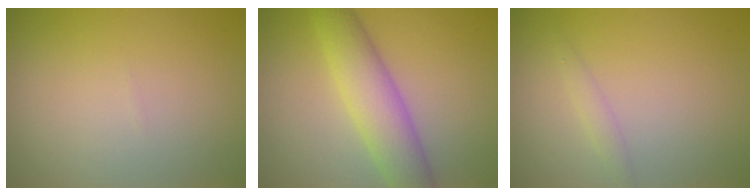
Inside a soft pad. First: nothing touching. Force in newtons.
{"total": 5.5, "press": 5.5, "slide": 0.1}
{"total": 1.0, "press": 1.0, "slide": 0.0}